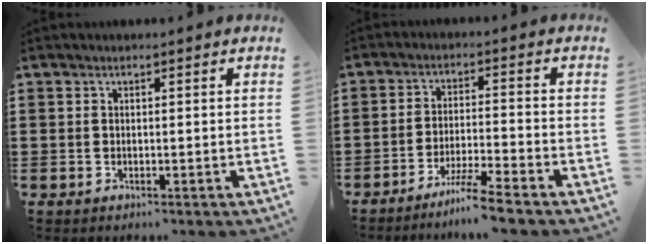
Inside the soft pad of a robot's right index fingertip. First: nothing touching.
{"total": 5.6, "force": [-4.8, -0.7, 2.8], "torque": [-0.059, -0.015, -0.093]}